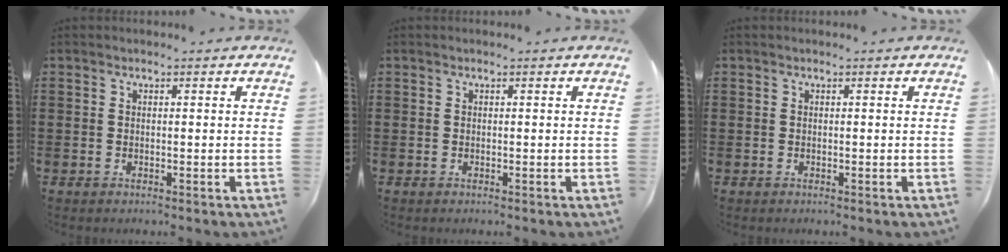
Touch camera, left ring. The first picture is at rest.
{"total": 0.0}
{"total": 0.0}